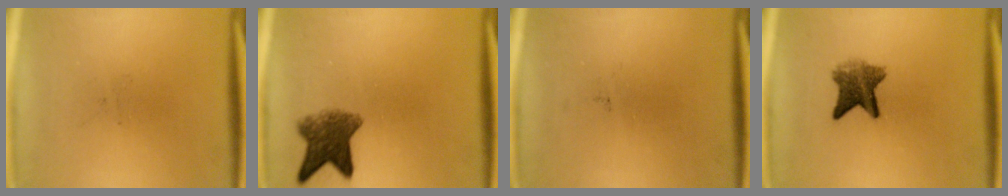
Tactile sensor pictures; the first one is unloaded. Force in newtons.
{"total": 6.5}
{"total": 0.0}
{"total": 5.9}